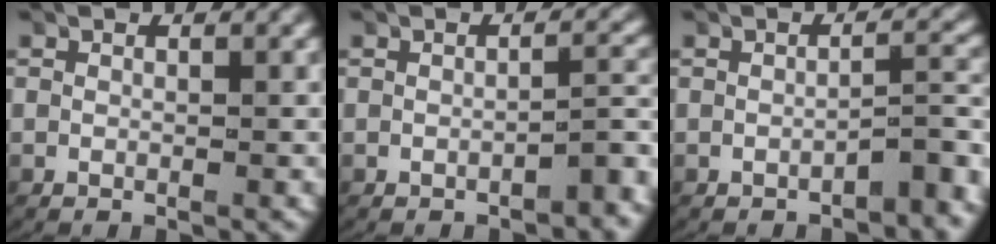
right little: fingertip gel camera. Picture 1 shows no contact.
{"total": 2.3, "force": [-1.6, 0.5, 1.6], "torque": [-0.018, 0.004, -0.021]}
{"total": 2.9, "force": [-2.1, 0.7, 2.0], "torque": [-0.018, 0.004, -0.028]}